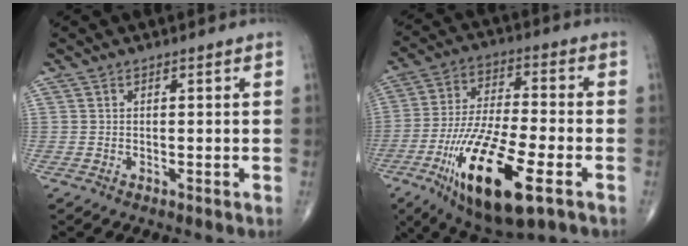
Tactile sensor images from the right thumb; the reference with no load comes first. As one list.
[{"total": 21.1, "force": [-8.6, 6.7, 18.0], "torque": [-0.365, 0.006, -0.146]}]